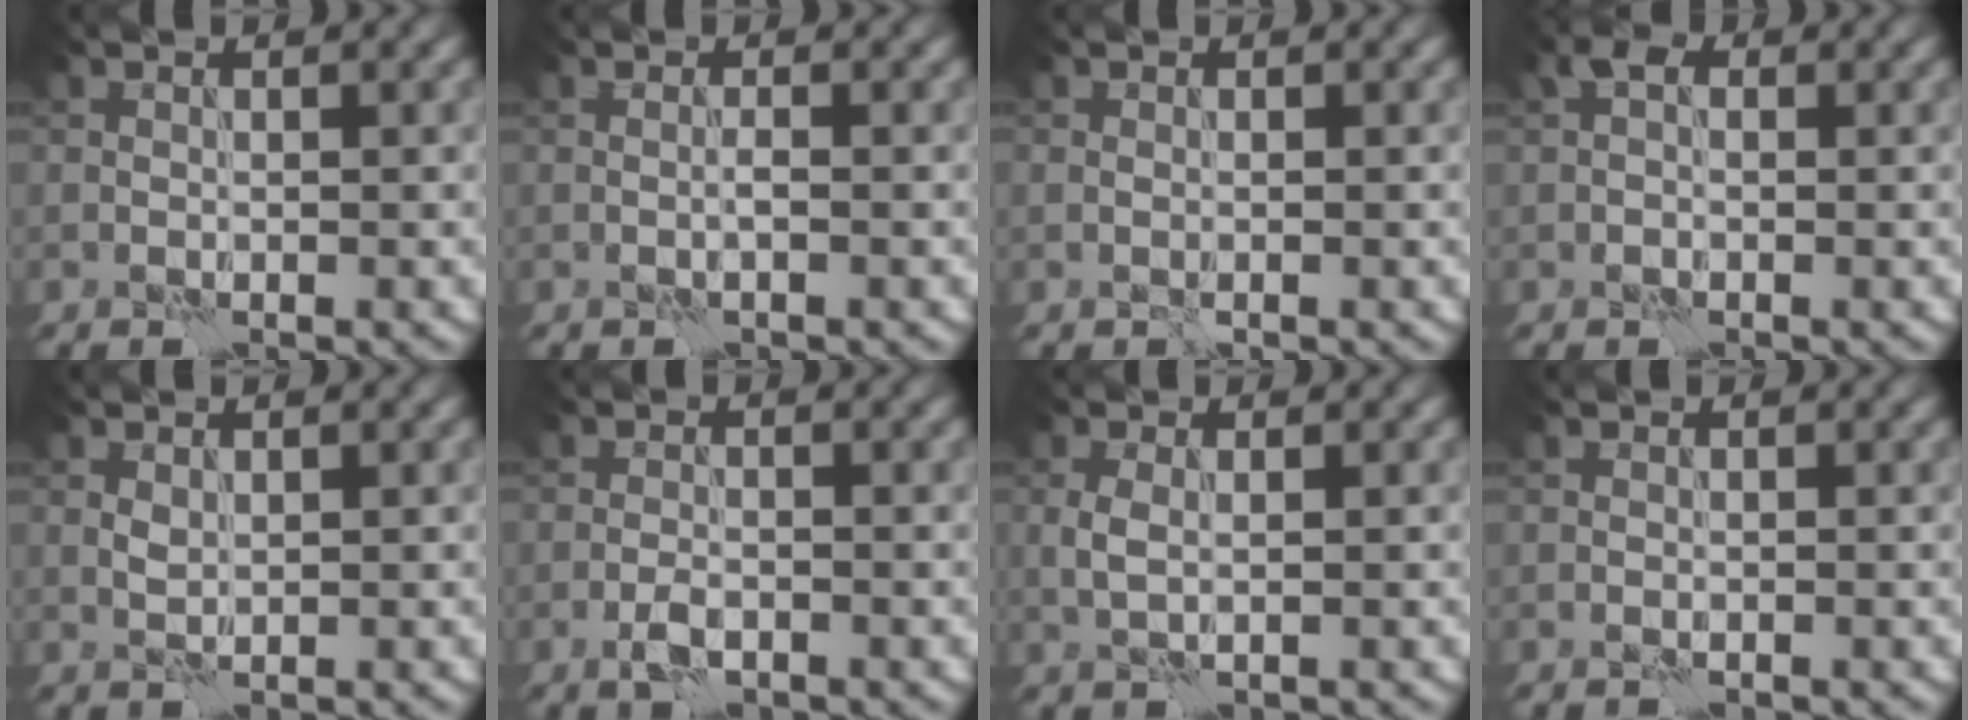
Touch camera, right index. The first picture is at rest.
{"total": 0.8, "force": [-0.4, 0.0, 0.7], "torque": [-0.014, 0.000, -0.009]}
{"total": 0.0}
{"total": 1.4, "force": [0.2, 0.9, 1.1], "torque": [-0.018, 0.008, -0.004]}
{"total": 0.9, "force": [0.4, 0.5, 0.6], "torque": [-0.014, 0.000, 0.011]}
{"total": 1.7, "force": [-0.9, 0.7, 1.2], "torque": [-0.025, 0.000, -0.021]}
{"total": 1.6, "force": [0.1, 0.8, 1.4], "torque": [-0.034, 0.000, 0.004]}
{"total": 0.0}